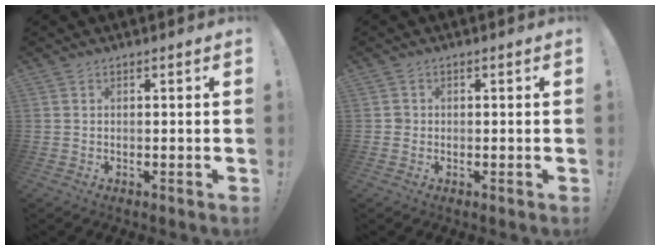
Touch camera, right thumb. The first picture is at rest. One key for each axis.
{"total": 1.3, "fx": -0.3, "fy": 1.3, "fz": 0.2, "tx": -0.007, "ty": 0.005, "tz": -0.005}